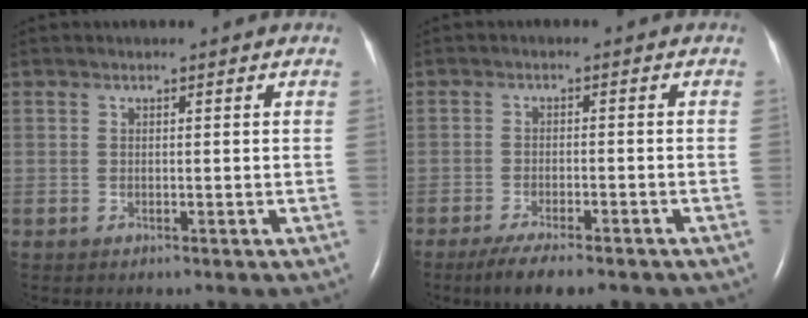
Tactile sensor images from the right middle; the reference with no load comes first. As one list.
[{"total": 8.6, "force": [-6.7, 1.9, 5.2], "torque": [-0.078, -0.015, -0.096]}]